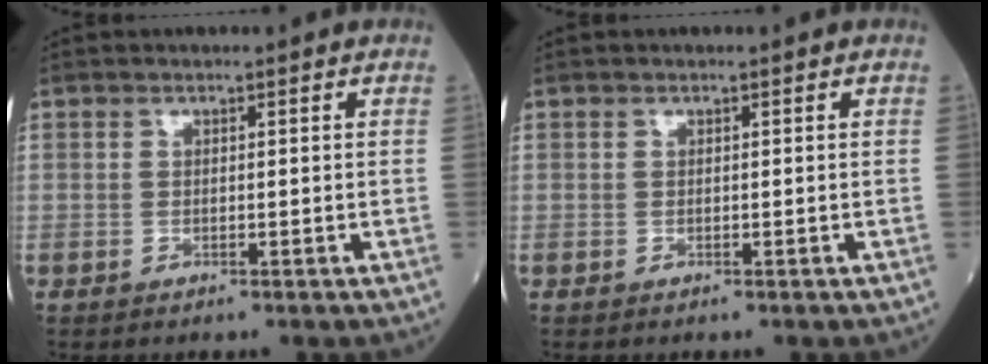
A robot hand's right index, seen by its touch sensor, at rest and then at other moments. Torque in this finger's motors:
{"motor_torque": [0.00, 0.00, 0.00, 0.00]}